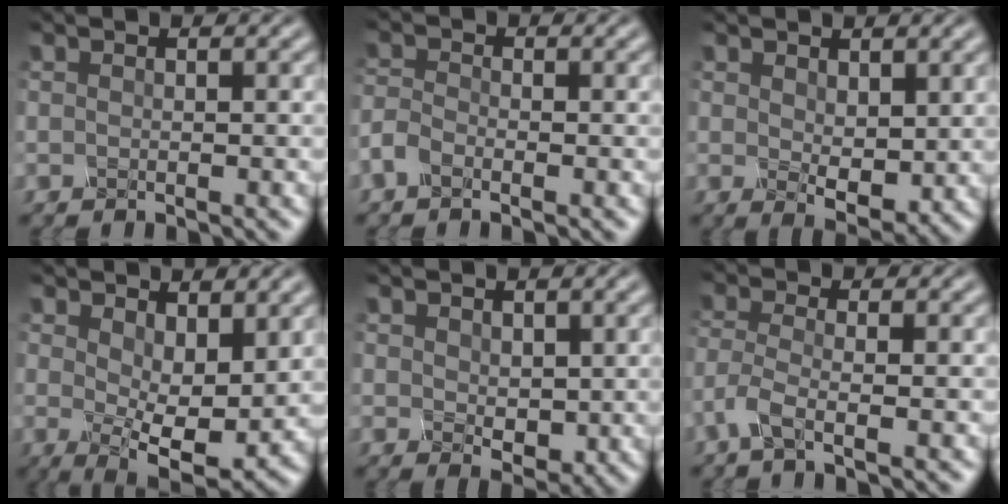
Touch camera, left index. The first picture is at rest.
{"total": 1.5, "force": [-1.4, 0.2, 0.2], "torque": [-0.027, 0.000, -0.023]}
{"total": 2.1, "force": [1.0, 0.7, 1.7], "torque": [-0.042, -0.006, 0.041]}
{"total": 7.0, "force": [0.9, 3.0, 6.3], "torque": [-0.116, -0.013, 0.034]}
{"total": 1.2, "force": [0.6, 0.7, 0.8], "torque": [-0.030, -0.004, 0.035]}
{"total": 2.3, "force": [-1.7, 0.2, 1.5], "torque": [-0.053, -0.005, -0.030]}